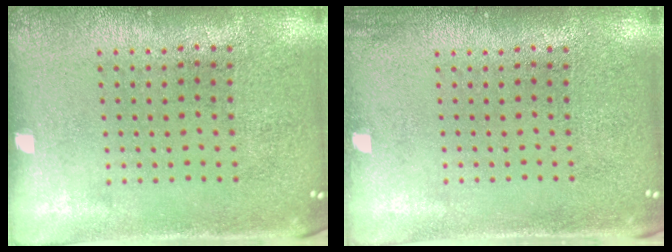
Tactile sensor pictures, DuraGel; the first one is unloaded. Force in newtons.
{"total": 0.9, "press": 0.9, "slide": 0.1}